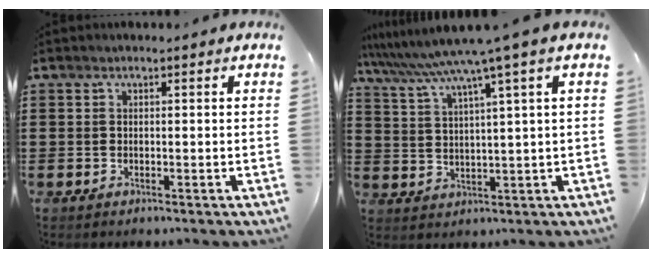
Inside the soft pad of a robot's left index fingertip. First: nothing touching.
{"total": 6.5, "force": [4.4, -0.8, 4.7], "torque": [-0.109, -0.032, 0.067]}